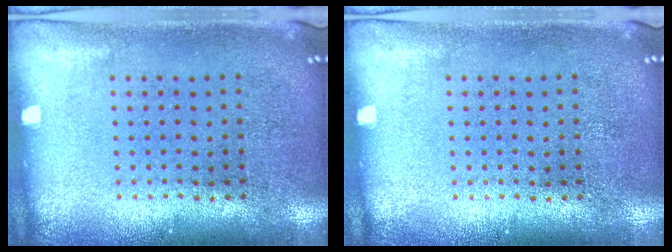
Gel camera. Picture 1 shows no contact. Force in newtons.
{"total": 0.0}